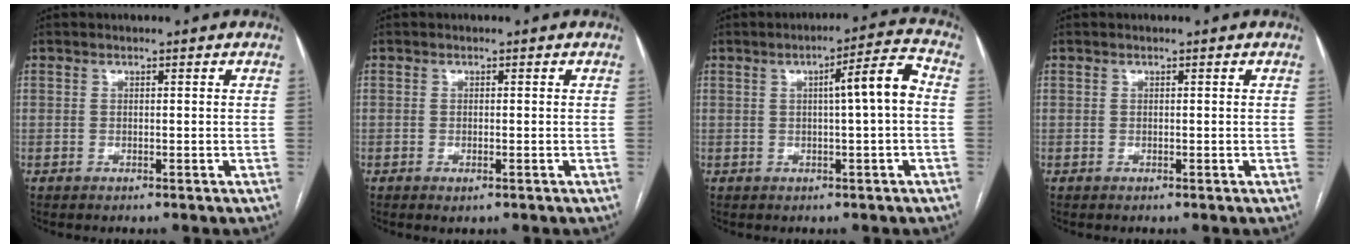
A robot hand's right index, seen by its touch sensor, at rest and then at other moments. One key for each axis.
{"total": 1.2, "fx": -0.6, "fy": 0.3, "fz": 1.0, "tx": -0.015, "ty": -0.003, "tz": -0.006}
{"total": 6.7, "fx": 0.3, "fy": 0.0, "fz": 6.7, "tx": -0.097, "ty": 0.016, "tz": 0.002}
{"total": 0.0}